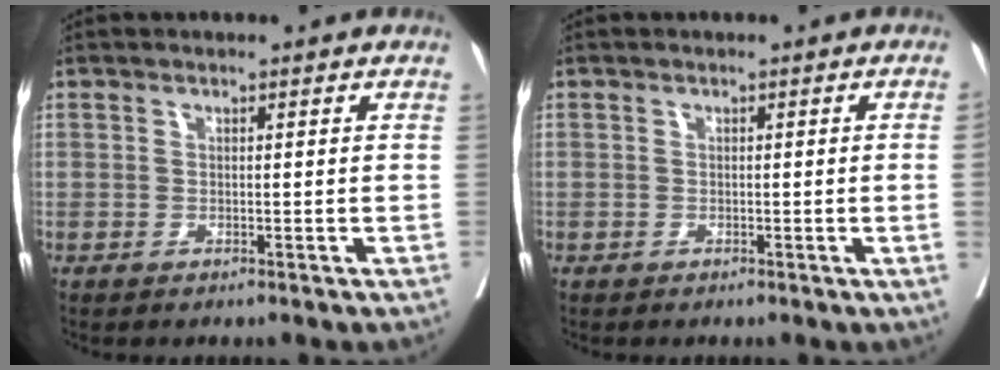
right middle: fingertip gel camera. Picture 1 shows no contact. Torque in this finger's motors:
{"motor_torque": [0.06, -0.43, -0.27, -0.21]}